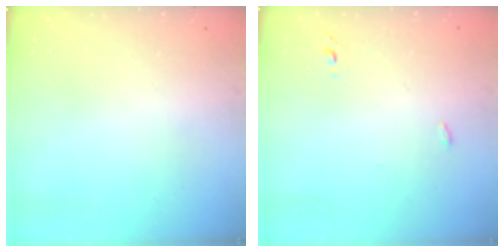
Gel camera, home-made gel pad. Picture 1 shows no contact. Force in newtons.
{"total": 2.7, "press": 2.6, "slide": 0.8}